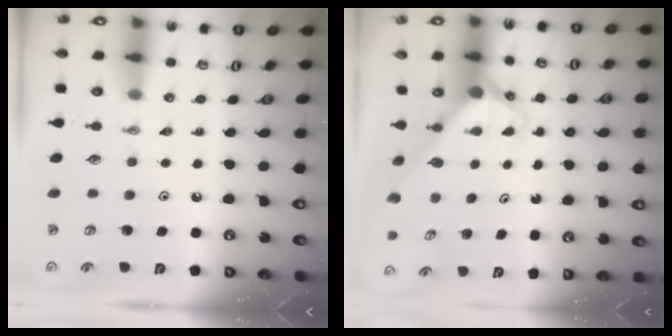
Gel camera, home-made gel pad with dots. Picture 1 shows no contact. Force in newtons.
{"total": 3.0, "press": 3.0, "slide": 0.2}